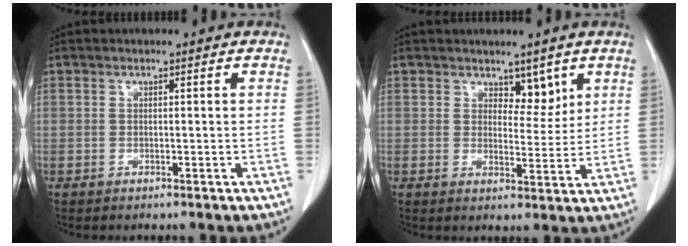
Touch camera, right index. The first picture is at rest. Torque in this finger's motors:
{"motor_torque": [-0.03, 0.17, 0.02, 0.00]}